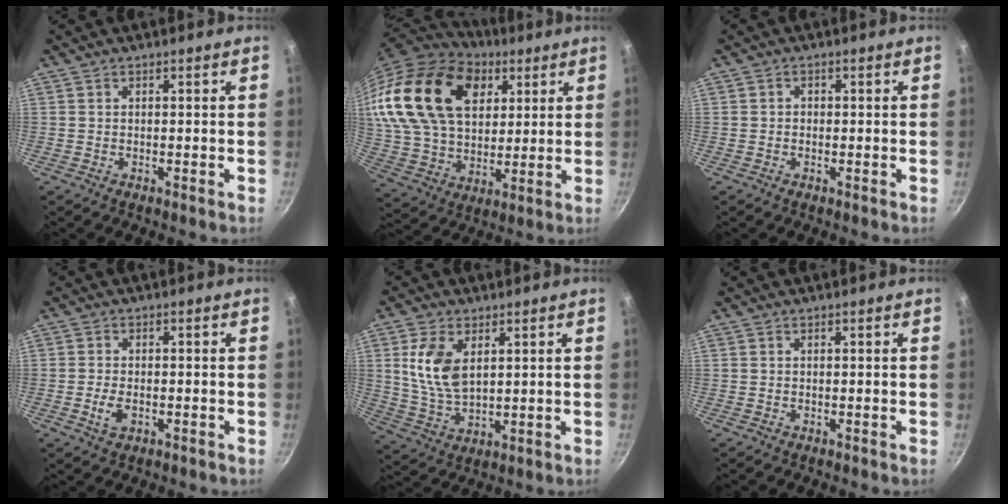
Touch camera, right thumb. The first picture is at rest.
{"total": 28.7, "force": [11.4, 18.5, 18.6], "torque": [-0.341, -0.005, 0.211]}
{"total": 0.9, "force": [-0.2, 0.9, 0.4], "torque": [-0.005, 0.005, -0.004]}
{"total": 3.6, "force": [-1.1, 2.1, 2.8], "torque": [-0.053, 0.006, -0.020]}
{"total": 10.1, "force": [3.0, 5.9, 7.7], "torque": [-0.149, -0.021, 0.065]}
{"total": 0.0}